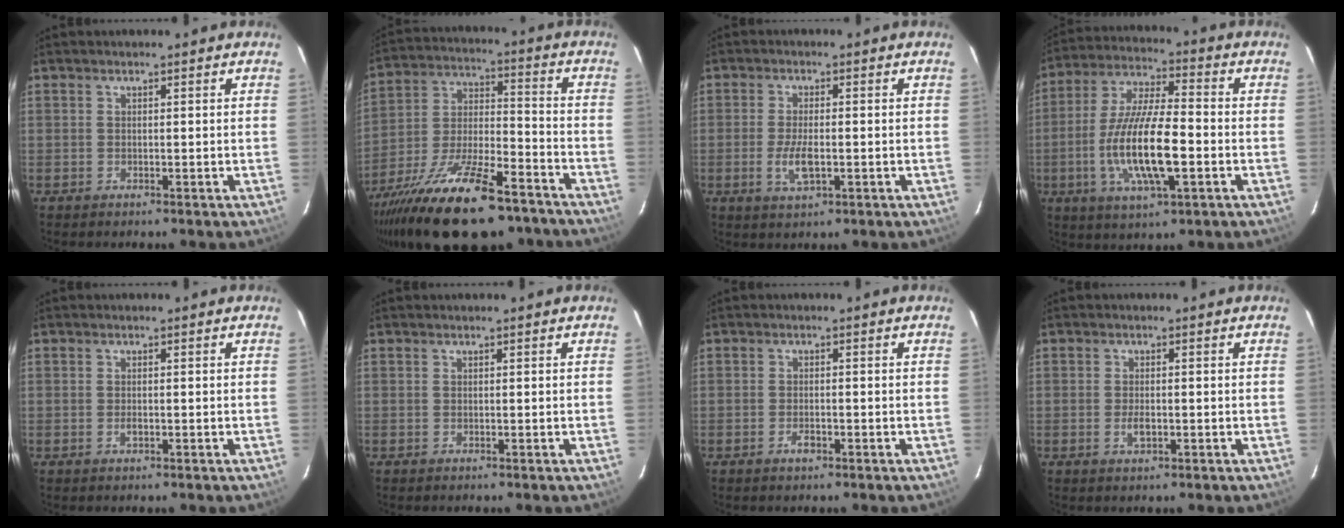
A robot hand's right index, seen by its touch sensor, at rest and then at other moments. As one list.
[{"total": 26.0, "force": [-18.5, 8.8, 16.0], "torque": [-0.307, -0.035, -0.292]}, {"total": 5.2, "force": [-1.3, 1.9, 4.6], "torque": [-0.098, -0.007, -0.023]}, {"total": 15.6, "force": [-3.9, 4.0, 14.5], "torque": [-0.294, -0.008, -0.074]}, {"total": 1.1, "force": [-0.3, 0.6, 0.8], "torque": [-0.016, 0.000, -0.004]}, {"total": 0.0}, {"total": 1.8, "force": [-1.0, 0.9, 1.2], "torque": [-0.026, 0.000, -0.018]}, {"total": 2.4, "force": [-0.6, 1.2, 2.0], "torque": [-0.038, -0.003, -0.010]}]